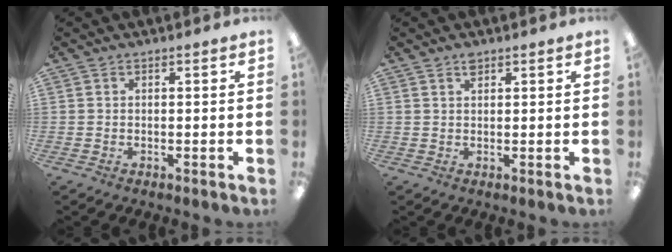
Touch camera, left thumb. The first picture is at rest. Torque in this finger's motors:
{"motor_torque": [0.38, 0.23, 0.19, -0.39, 0.00]}